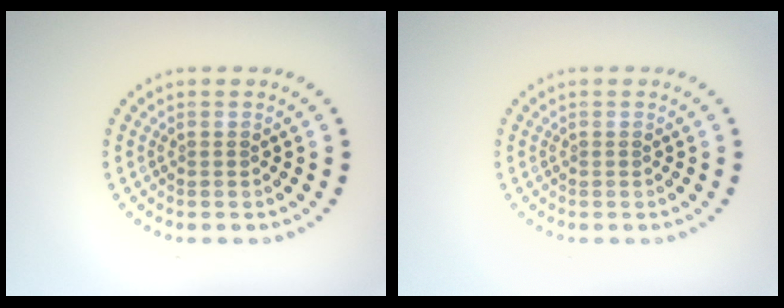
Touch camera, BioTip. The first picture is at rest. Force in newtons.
{"total": 0.0}